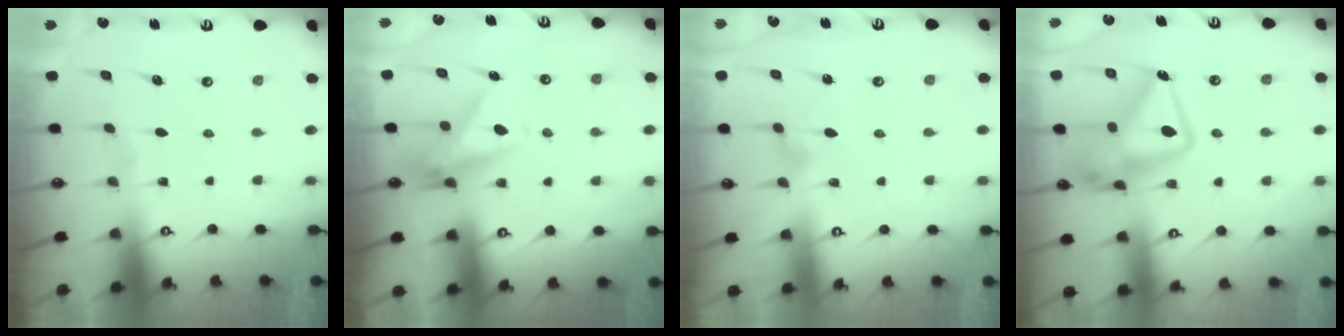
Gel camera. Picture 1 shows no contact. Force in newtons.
{"total": 9.3, "press": 9.2, "slide": 1.6}
{"total": 7.7, "press": 7.7, "slide": 0.4}
{"total": 17.8, "press": 17.7, "slide": 1.7}